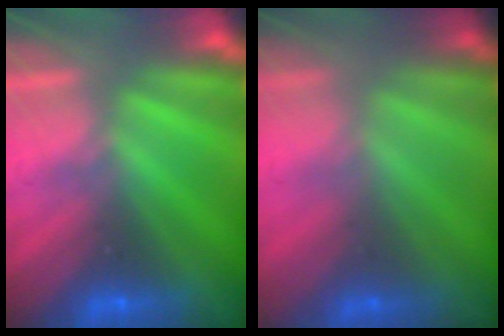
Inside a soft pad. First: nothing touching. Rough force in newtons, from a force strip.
{"total": 1.4}